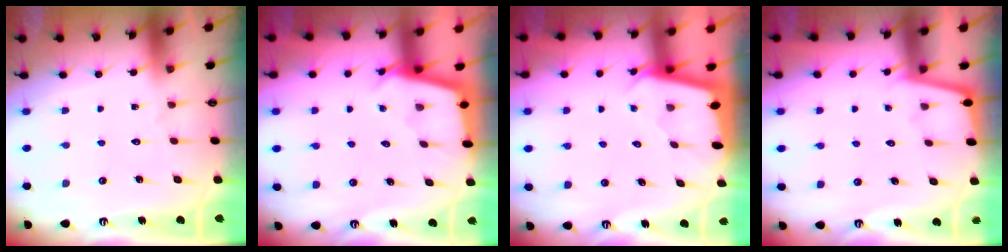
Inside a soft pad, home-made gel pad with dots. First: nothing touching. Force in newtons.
{"total": 2.8, "press": 2.8, "slide": 0.3}
{"total": 1.8, "press": 1.7, "slide": 0.1}
{"total": 1.7, "press": 1.7, "slide": 0.3}